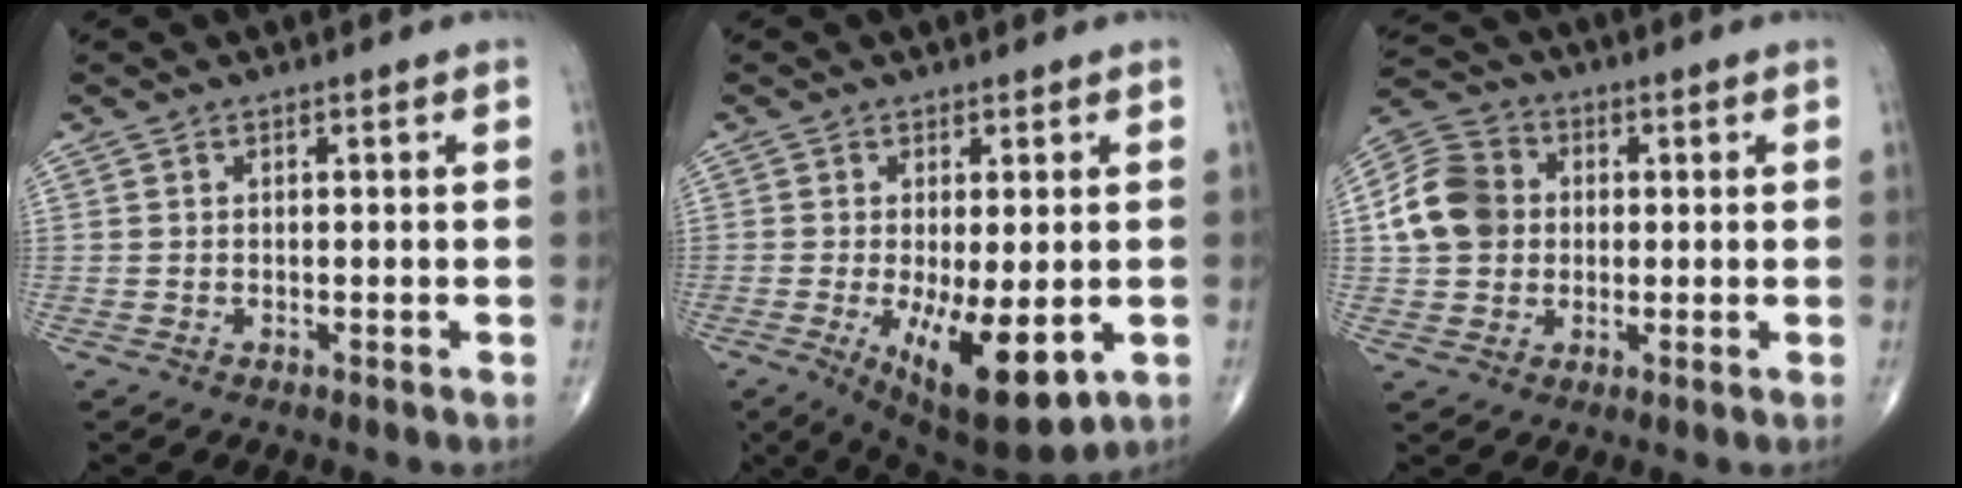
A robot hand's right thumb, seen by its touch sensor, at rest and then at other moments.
{"total": 12.8, "force": [-3.4, 4.6, 11.5], "torque": [-0.176, -0.025, -0.036]}
{"total": 10.6, "force": [0.6, 9.0, 5.5], "torque": [-0.093, 0.022, 0.002]}